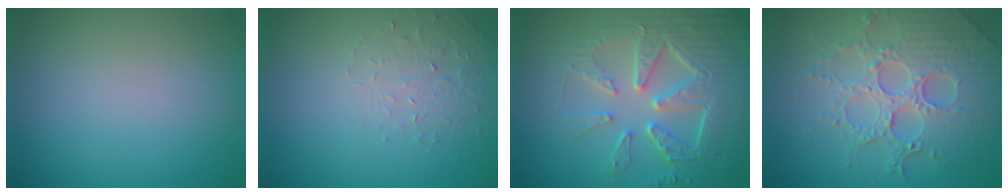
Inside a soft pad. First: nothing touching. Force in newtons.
{"total": 1.6, "press": 0.9, "slide": 1.3}
{"total": 7.2, "press": 5.9, "slide": 4.2}
{"total": 7.8, "press": 5.8, "slide": 5.2}